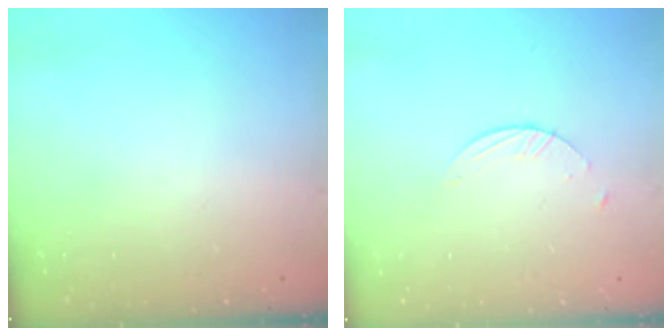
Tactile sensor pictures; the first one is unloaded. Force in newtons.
{"total": 2.1, "press": 2.1, "slide": 0.2}